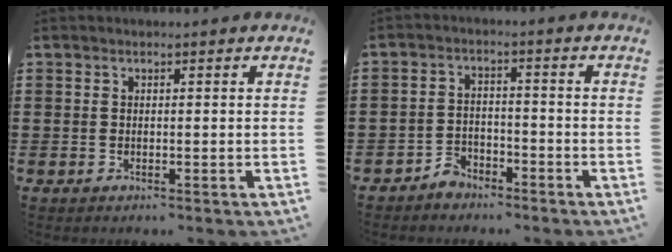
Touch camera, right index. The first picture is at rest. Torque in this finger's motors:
{"motor_torque": [1.84, 0.30, 0.08, 0.01]}